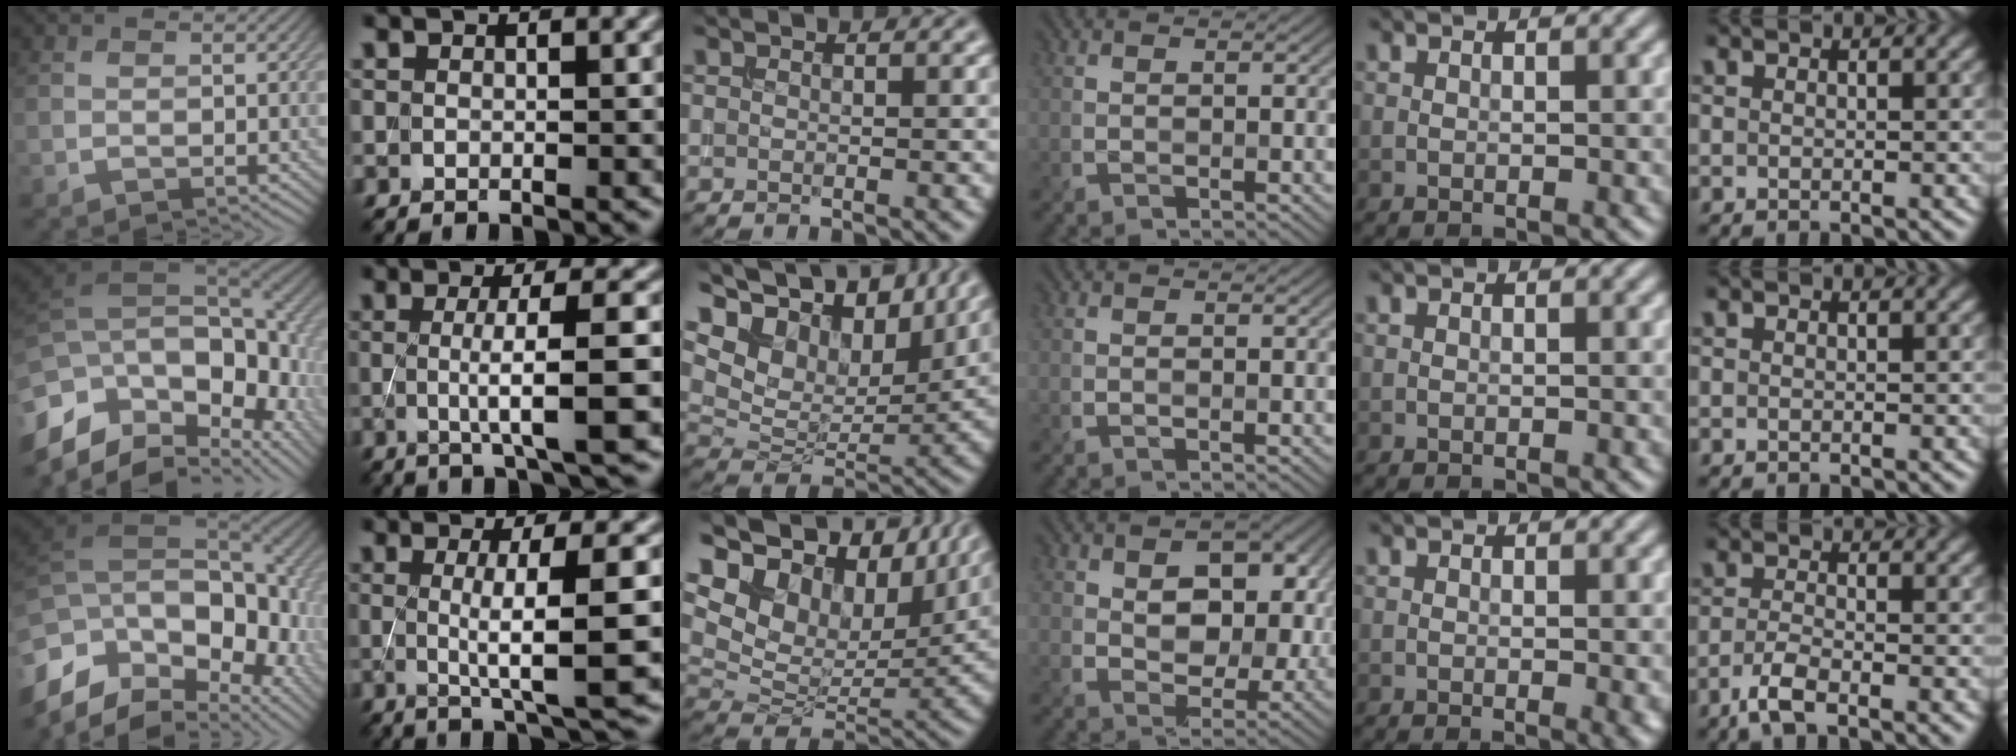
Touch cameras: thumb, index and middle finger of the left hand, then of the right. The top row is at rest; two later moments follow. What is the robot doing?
{"motion": "extract", "object": "backpack"}